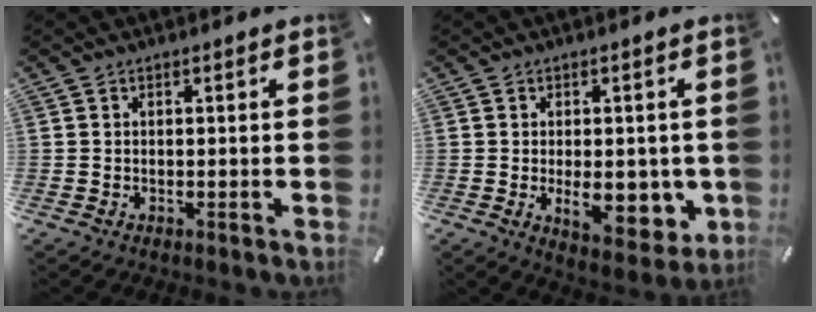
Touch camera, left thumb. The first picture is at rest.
{"total": 10.9, "force": [-1.4, 5.3, 9.4], "torque": [-0.122, -0.012, -0.018]}